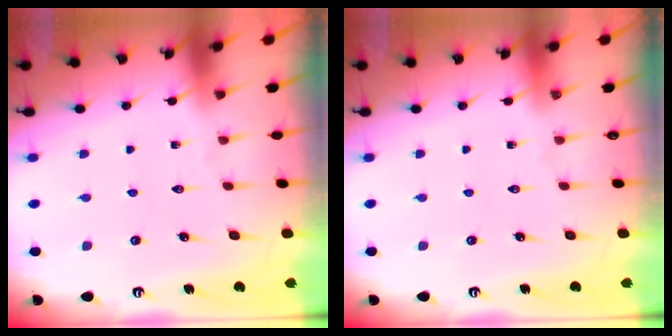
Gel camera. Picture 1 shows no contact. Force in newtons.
{"total": 0.0}